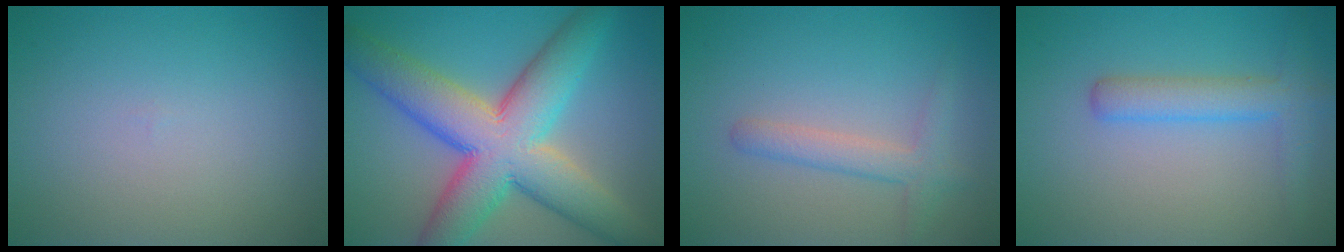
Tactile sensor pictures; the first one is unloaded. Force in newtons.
{"total": 11.7, "press": 11.6, "slide": 0.5}
{"total": 1.8, "press": 1.8, "slide": 0.2}
{"total": 3.3, "press": 3.3, "slide": 0.2}